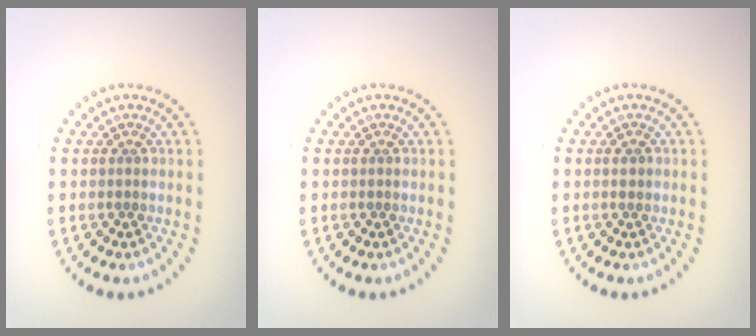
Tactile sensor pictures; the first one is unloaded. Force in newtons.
{"total": 0.0}
{"total": 0.8, "press": 0.8, "slide": 0.3}